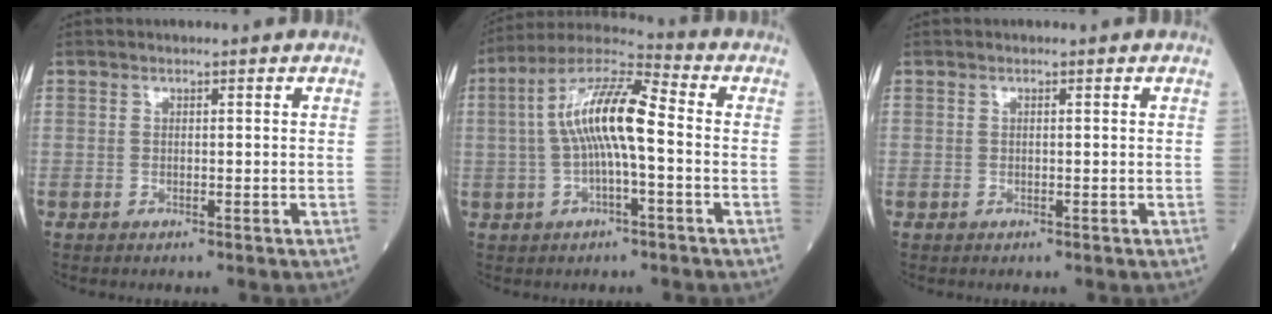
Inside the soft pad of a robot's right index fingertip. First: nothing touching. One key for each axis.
{"total": 11.7, "fx": 0.0, "fy": 2.3, "fz": 11.5, "tx": -0.225, "ty": 0.030, "tz": -0.006}
{"total": 0.0}